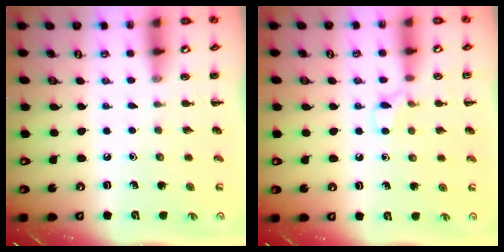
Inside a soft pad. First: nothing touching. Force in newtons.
{"total": 5.3, "press": 5.1, "slide": 1.4}